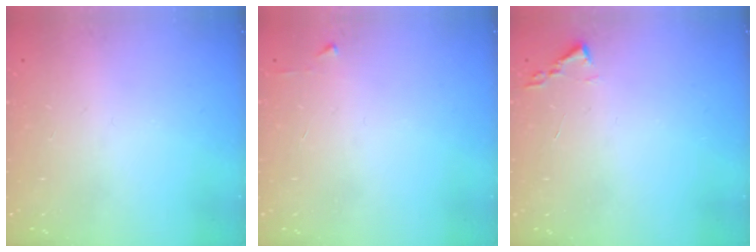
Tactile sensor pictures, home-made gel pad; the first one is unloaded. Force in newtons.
{"total": 2.4, "press": 2.4, "slide": 0.3}
{"total": 1.9, "press": 1.8, "slide": 0.3}